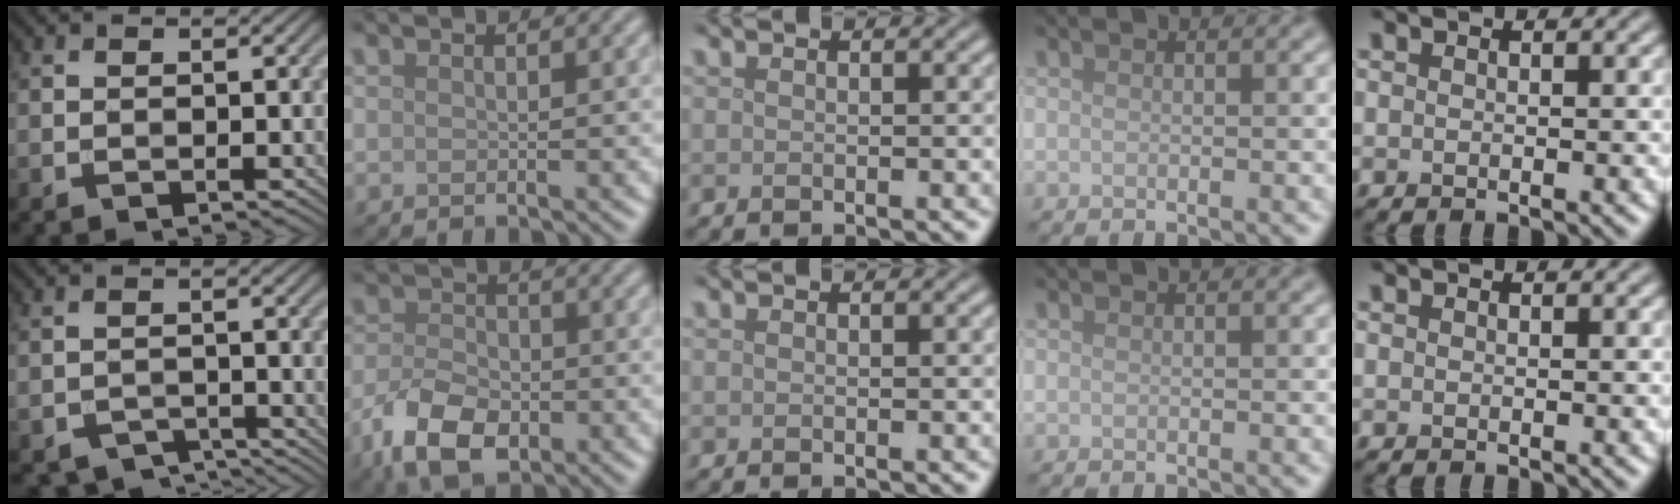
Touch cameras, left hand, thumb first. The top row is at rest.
{"thumb": {"total": 3.8, "force": [-3.2, 1.7, 1.1], "torque": [-0.014, -0.009, -0.053]}, "index": {"total": 6.5, "force": [-3.1, 3.8, 4.2], "torque": [-0.090, -0.007, -0.062]}}